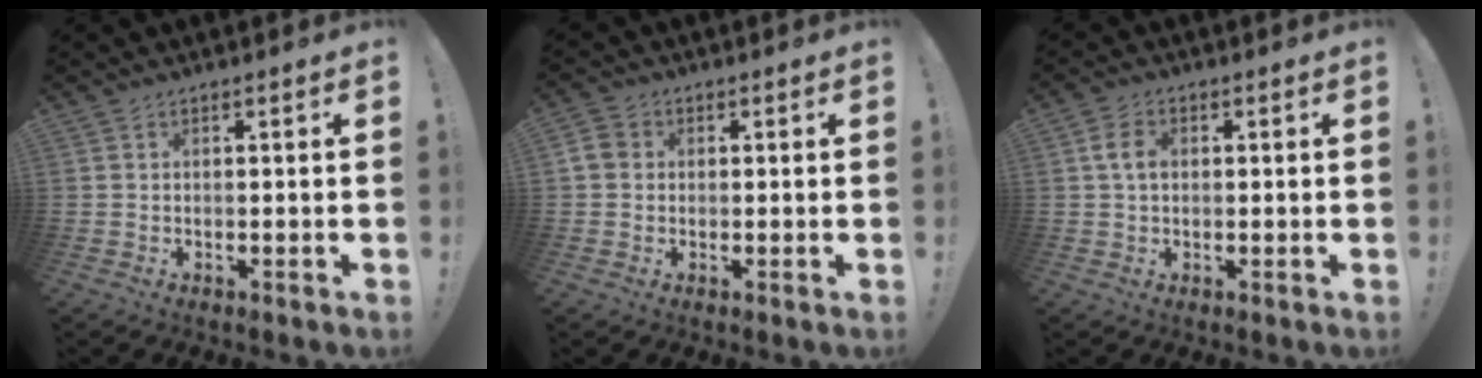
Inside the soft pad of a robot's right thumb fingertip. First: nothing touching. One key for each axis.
{"total": 4.7, "fx": 0.3, "fy": 4.0, "fz": 2.4, "tx": -0.048, "ty": 0.012, "tz": 0.008}
{"total": 5.4, "fx": 0.8, "fy": 3.8, "fz": 3.7, "tx": -0.068, "ty": 0.013, "tz": 0.019}